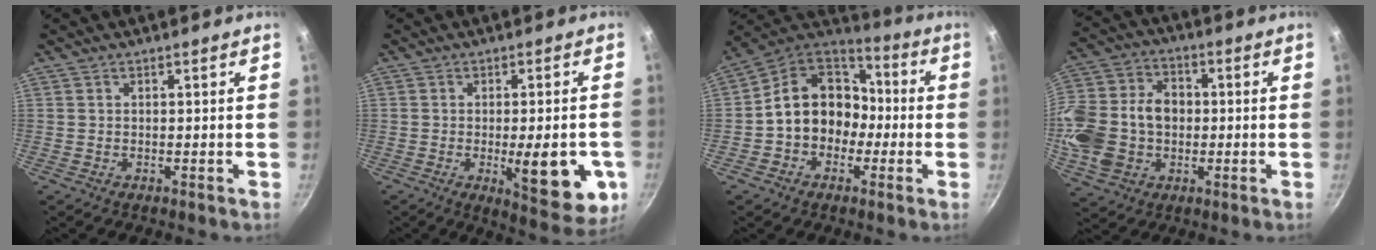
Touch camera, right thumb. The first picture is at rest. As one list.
[{"total": 14.1, "force": [-3.3, 4.6, 12.9], "torque": [-0.140, -0.004, -0.037]}, {"total": 14.0, "force": [-1.8, 11.6, 7.6], "torque": [-0.081, 0.056, -0.043]}, {"total": 19.5, "force": [-1.2, 14.9, 12.5], "torque": [-0.253, 0.037, -0.020]}]